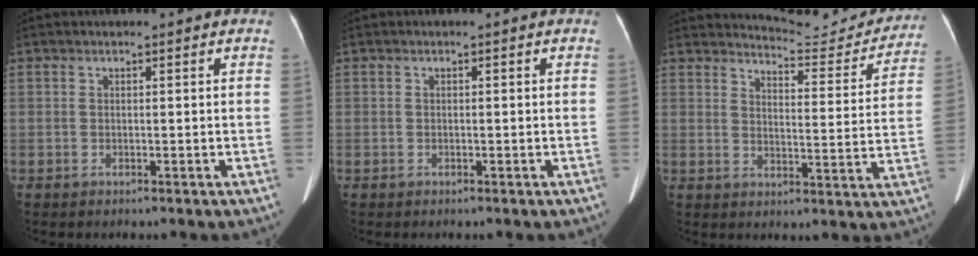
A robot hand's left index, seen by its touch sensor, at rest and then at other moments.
{"total": 0.0}
{"total": 12.4, "force": [12.4, 1.3, 0.5], "torque": [0.003, -0.043, 0.145]}